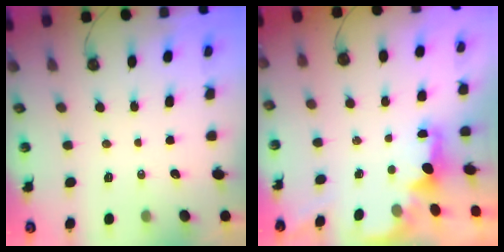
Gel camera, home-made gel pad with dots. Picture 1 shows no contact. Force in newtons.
{"total": 1.9, "press": 1.7, "slide": 0.7}